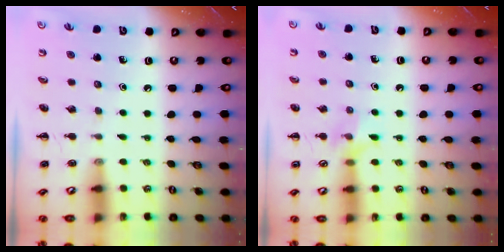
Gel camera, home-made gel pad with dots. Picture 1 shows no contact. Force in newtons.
{"total": 7.9, "press": 7.7, "slide": 1.6}